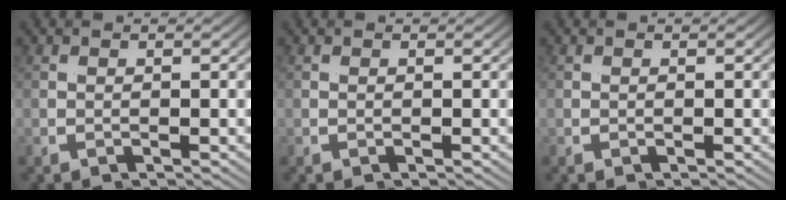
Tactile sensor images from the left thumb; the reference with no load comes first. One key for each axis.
{"total": 0.0}
{"total": 0.0}